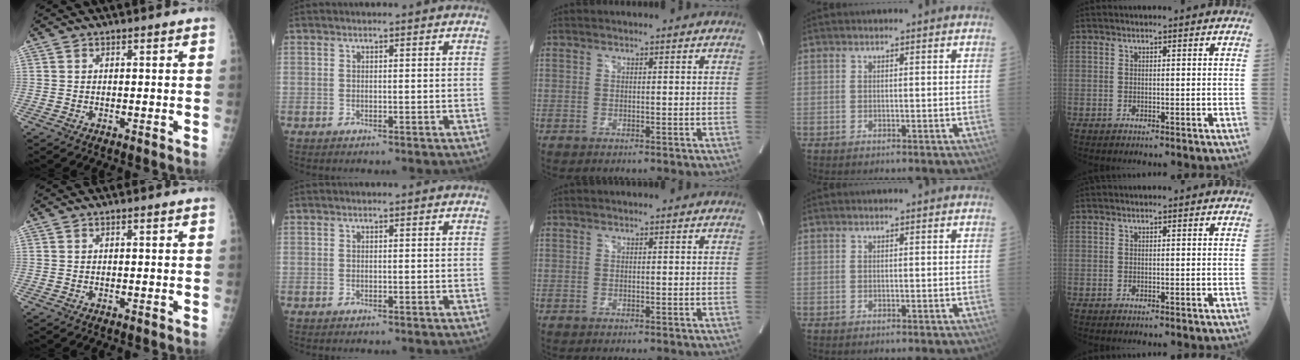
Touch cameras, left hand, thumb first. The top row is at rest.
{}